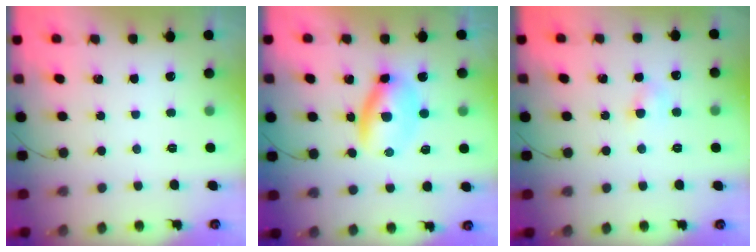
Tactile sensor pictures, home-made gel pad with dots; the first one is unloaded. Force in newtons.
{"total": 5.6, "press": 5.5, "slide": 1.2}
{"total": 3.7, "press": 3.4, "slide": 1.4}